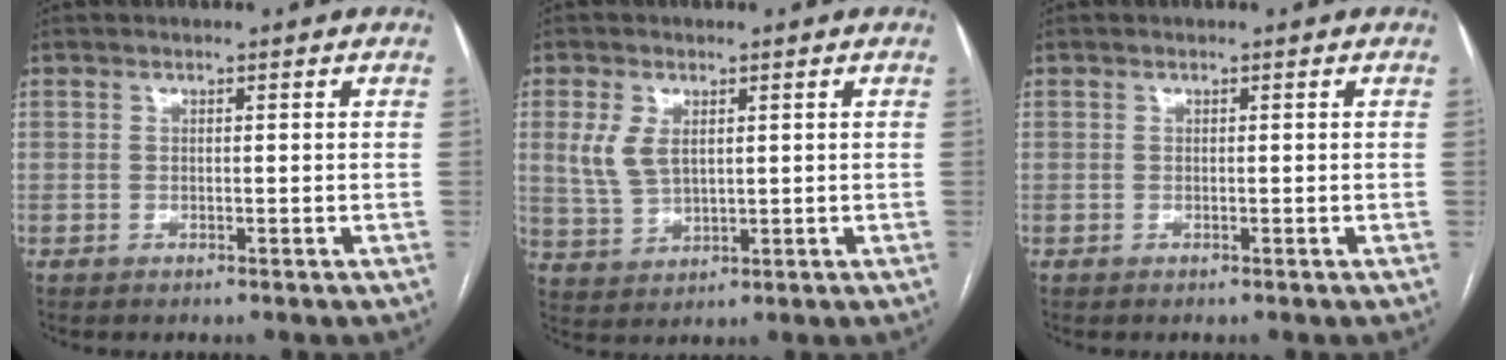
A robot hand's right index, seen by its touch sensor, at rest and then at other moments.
{"total": 5.6, "force": [1.6, 3.3, 4.2], "torque": [-0.099, 0.008, 0.040]}
{"total": 0.0}